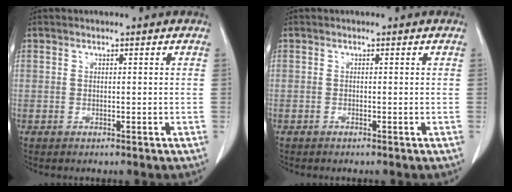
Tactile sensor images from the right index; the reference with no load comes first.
{"total": 0.0}